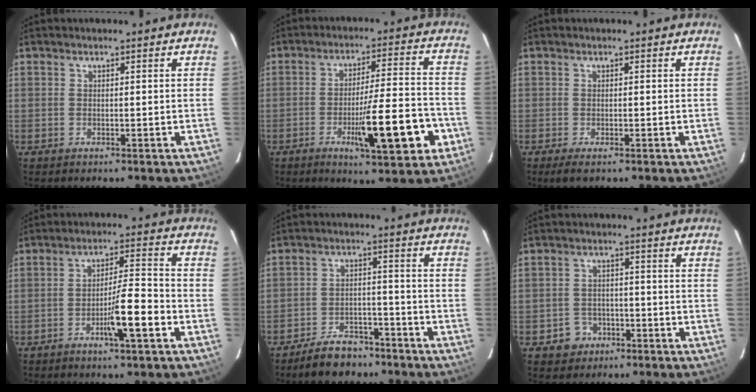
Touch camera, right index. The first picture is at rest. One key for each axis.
{"total": 13.6, "fx": -5.1, "fy": 1.6, "fz": 12.5, "tx": -0.194, "ty": -0.002, "tz": -0.070}
{"total": 2.2, "fx": -1.4, "fy": 0.6, "fz": 1.7, "tx": -0.032, "ty": -0.005, "tz": -0.022}
{"total": 7.9, "fx": -3.4, "fy": 0.4, "fz": 7.1, "tx": -0.118, "ty": 0.005, "tz": -0.054}
{"total": 8.9, "fx": -7.4, "fy": 3.3, "fz": 3.6, "tx": -0.066, "ty": -0.005, "tz": -0.130}
{"total": 4.2, "fx": -2.0, "fy": 3.6, "fz": 0.7, "tx": -0.010, "ty": 0.012, "tz": -0.028}